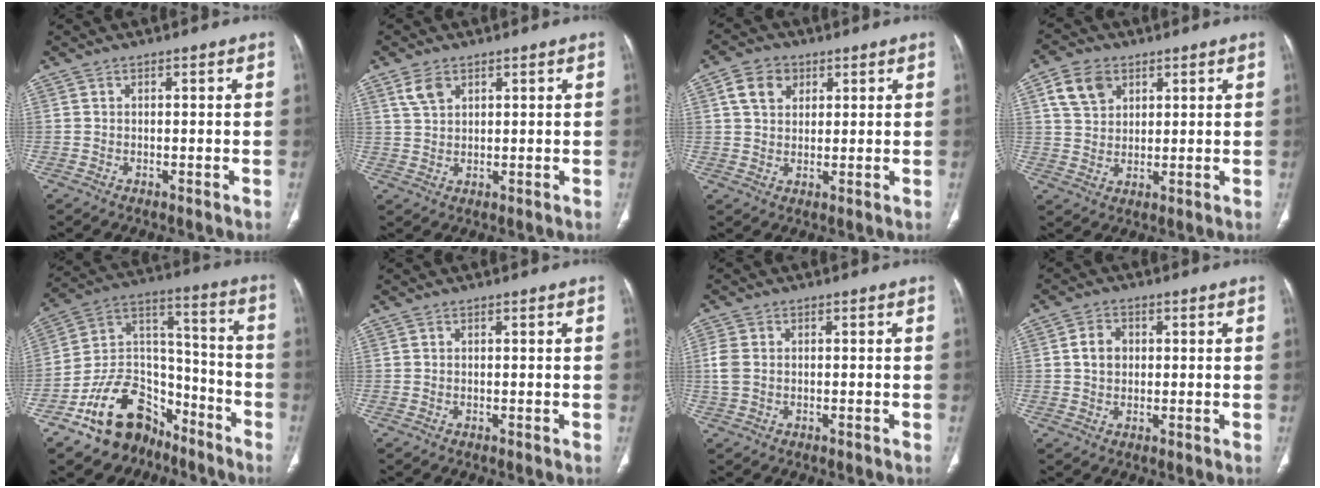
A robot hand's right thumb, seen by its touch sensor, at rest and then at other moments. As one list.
[{"total": 3.8, "force": [2.2, 2.2, 2.2], "torque": [-0.040, -0.005, 0.051]}, {"total": 6.3, "force": [2.5, 4.8, 3.2], "torque": [-0.035, -0.001, 0.043]}, {"total": 7.5, "force": [3.4, 5.4, 3.8], "torque": [-0.051, -0.009, 0.068]}, {"total": 19.2, "force": [-11.8, 12.5, 8.5], "torque": [-0.096, 0.106, -0.196]}, {"total": 0.0}, {"total": 3.1, "force": [-0.3, 2.2, 2.2], "torque": [-0.071, 0.005, -0.007]}, {"total": 4.3, "force": [0.6, 3.4, 2.5], "torque": [-0.033, 0.004, 0.008]}]